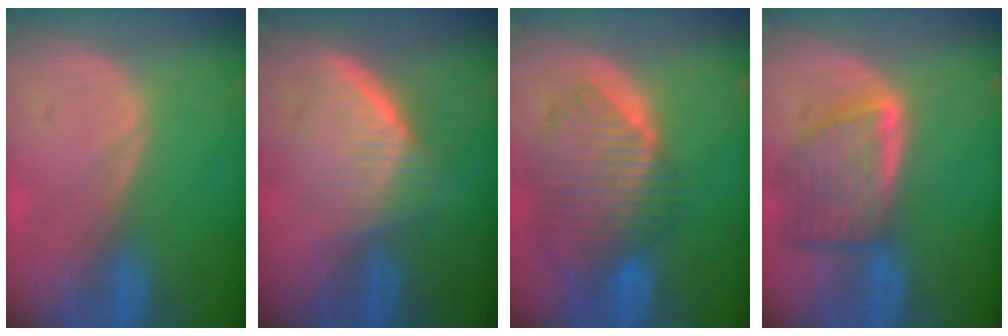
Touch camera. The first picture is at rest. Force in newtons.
{"total": 6.5, "press": 5.9, "slide": 2.7}
{"total": 10.3, "press": 9.0, "slide": 5.1}
{"total": 8.1, "press": 7.4, "slide": 3.3}